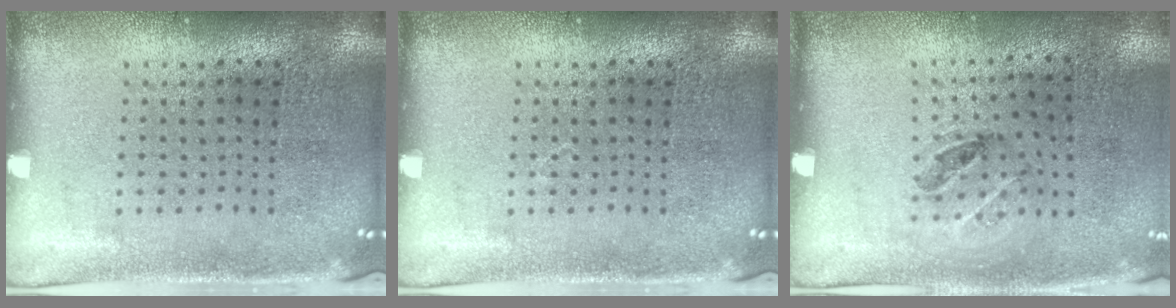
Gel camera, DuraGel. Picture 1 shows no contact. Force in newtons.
{"total": 0.0}
{"total": 1.2, "press": 0.8, "slide": 0.9}